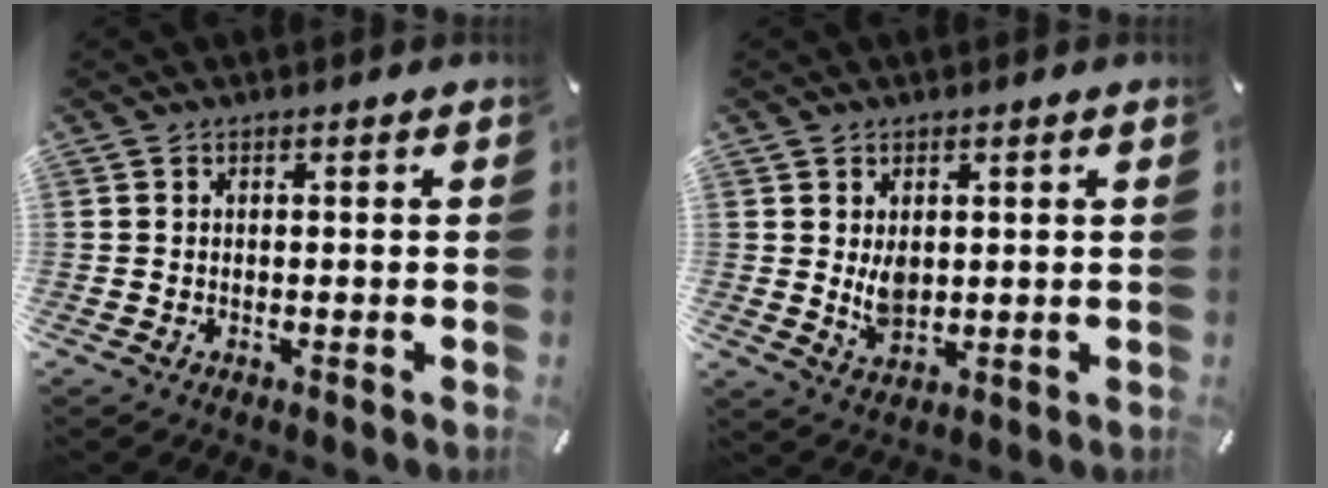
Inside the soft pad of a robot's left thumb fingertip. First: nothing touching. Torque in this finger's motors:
{"motor_torque": [0.74, 1.49, 0.47, -0.49, 0.04]}